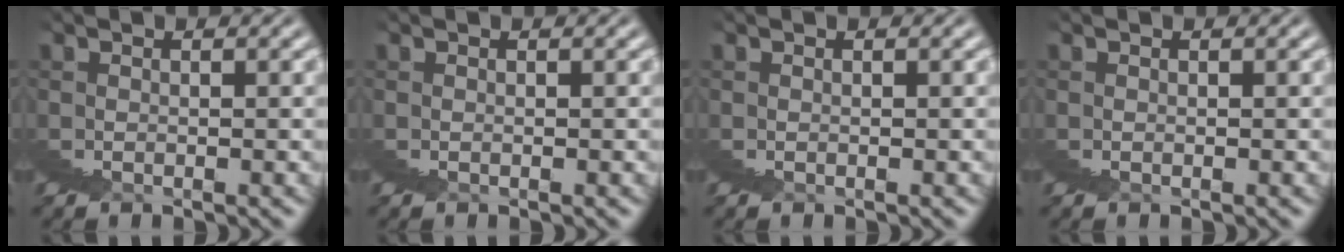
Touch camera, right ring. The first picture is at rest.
{"total": 0.0}
{"total": 0.0}
{"total": 0.0}